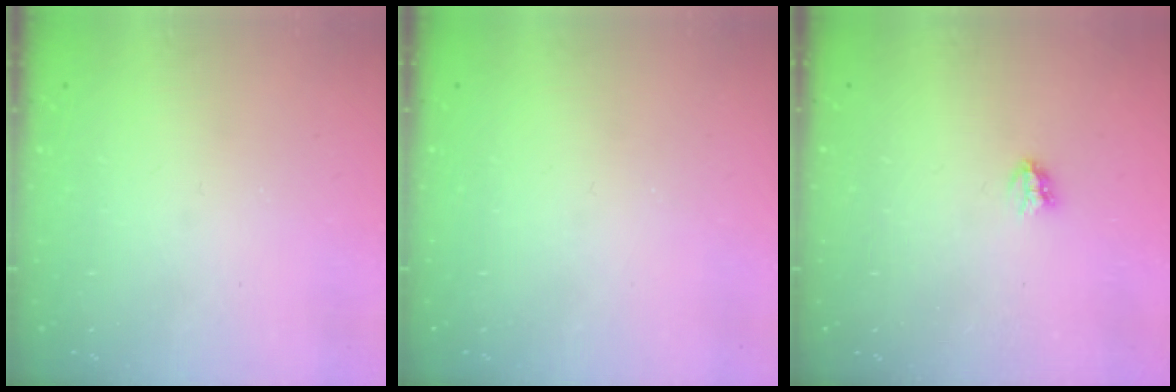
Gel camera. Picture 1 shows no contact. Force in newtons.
{"total": 0.0}
{"total": 3.0, "press": 3.0, "slide": 0.3}